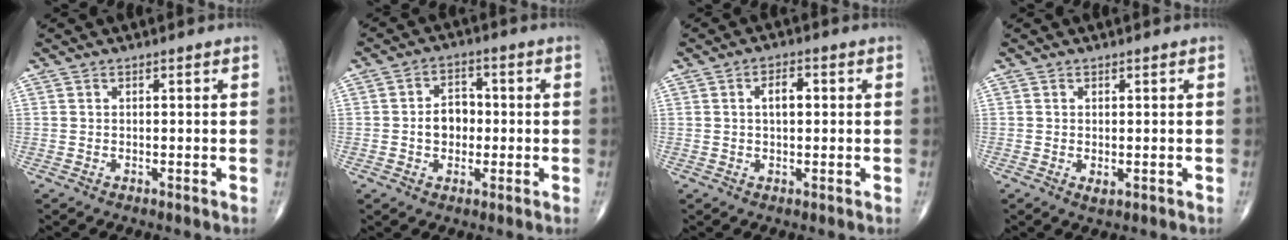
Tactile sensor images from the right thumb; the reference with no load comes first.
{"total": 5.9, "force": [-0.5, 4.5, 3.7], "torque": [-0.038, 0.018, -0.014]}
{"total": 3.8, "force": [0.6, 2.0, 3.2], "torque": [-0.051, 0.007, 0.008]}
{"total": 1.3, "force": [-0.2, 0.6, 1.1], "torque": [-0.019, -0.005, -0.001]}